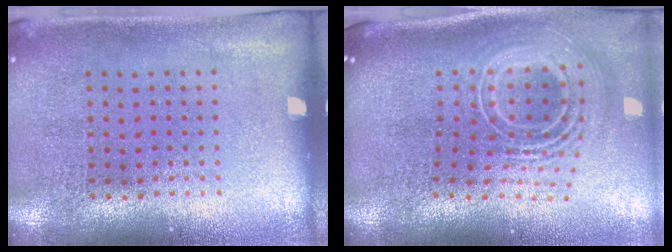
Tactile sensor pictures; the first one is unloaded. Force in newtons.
{"total": 3.0, "press": 1.9, "slide": 2.3}